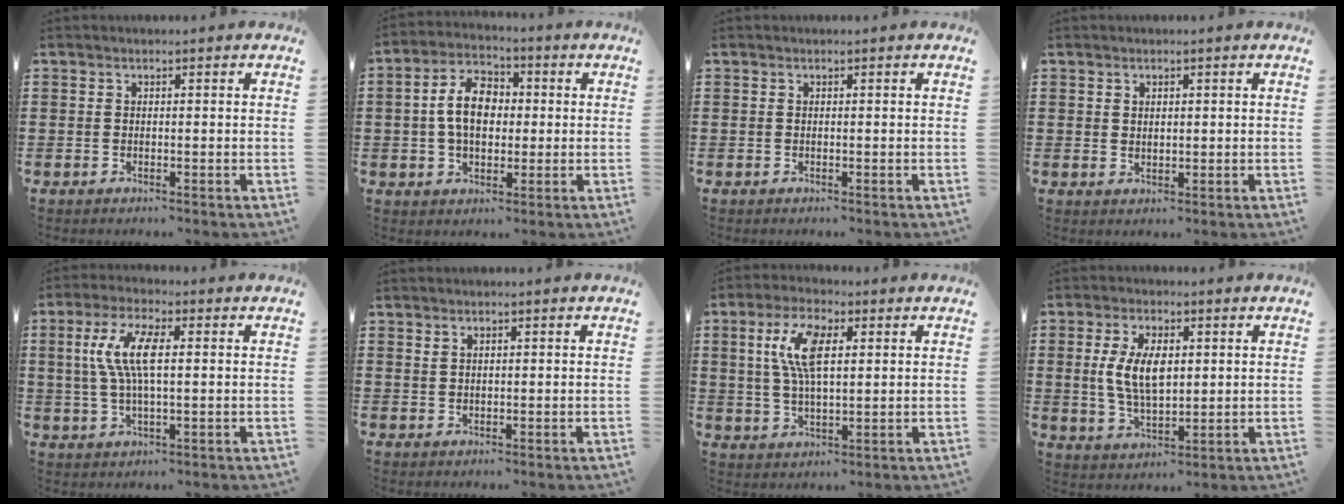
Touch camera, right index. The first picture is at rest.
{"total": 8.0, "force": [0.3, 5.1, 6.2], "torque": [-0.130, 0.012, -0.001]}
{"total": 0.0}
{"total": 1.3, "force": [1.0, 0.7, 0.3], "torque": [-0.006, 0.002, 0.020]}
{"total": 8.0, "force": [1.1, 2.8, 7.4], "torque": [-0.164, 0.004, 0.011]}
{"total": 0.9, "force": [0.7, 0.5, 0.4], "torque": [-0.010, 0.002, 0.013]}
{"total": 8.5, "force": [2.2, 3.5, 7.4], "torque": [-0.159, 0.009, 0.035]}
{"total": 7.9, "force": [1.1, 4.0, 6.7], "torque": [-0.138, 0.004, 0.014]}